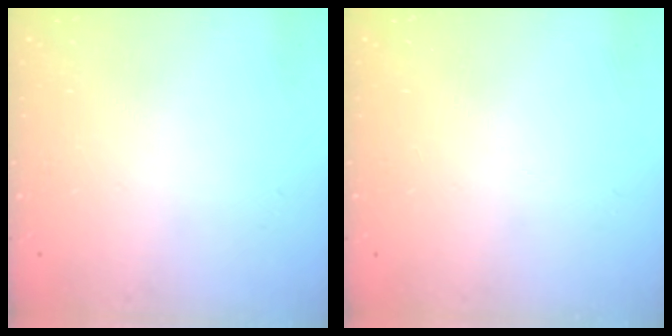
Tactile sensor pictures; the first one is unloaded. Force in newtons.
{"total": 0.0}